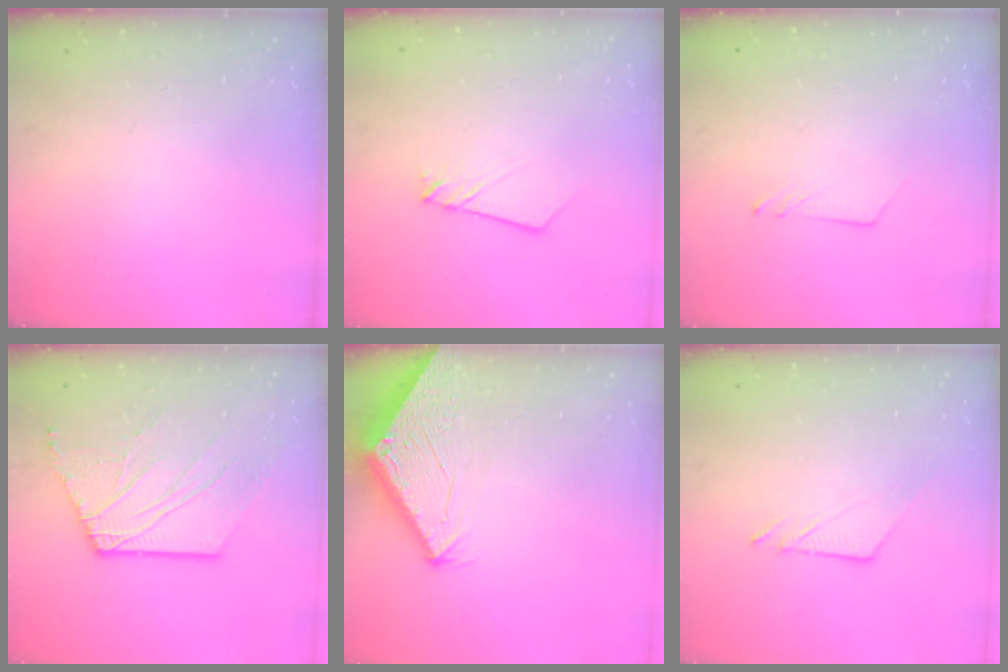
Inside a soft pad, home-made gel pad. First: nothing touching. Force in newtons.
{"total": 2.7, "press": 2.6, "slide": 0.3}
{"total": 1.2, "press": 1.2, "slide": 0.1}
{"total": 10.5, "press": 10.4, "slide": 1.5}
{"total": 2.8, "press": 2.8, "slide": 0.1}
{"total": 7.0, "press": 7.0, "slide": 0.1}